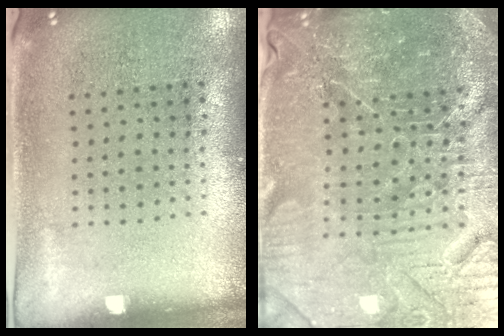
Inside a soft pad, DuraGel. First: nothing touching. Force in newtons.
{"total": 5.8, "press": 5.4, "slide": 2.2}